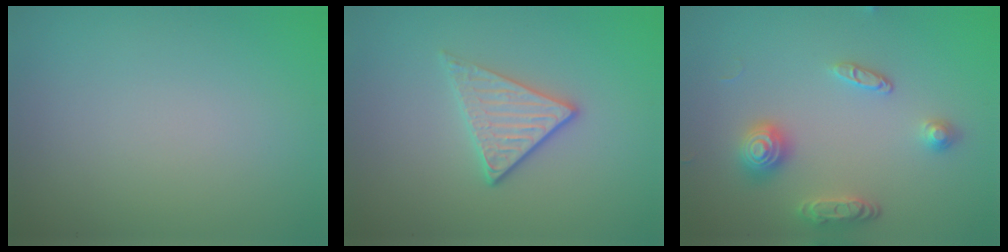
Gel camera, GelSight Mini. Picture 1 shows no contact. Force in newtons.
{"total": 2.9, "press": 2.6, "slide": 1.2}
{"total": 3.1, "press": 2.9, "slide": 1.2}